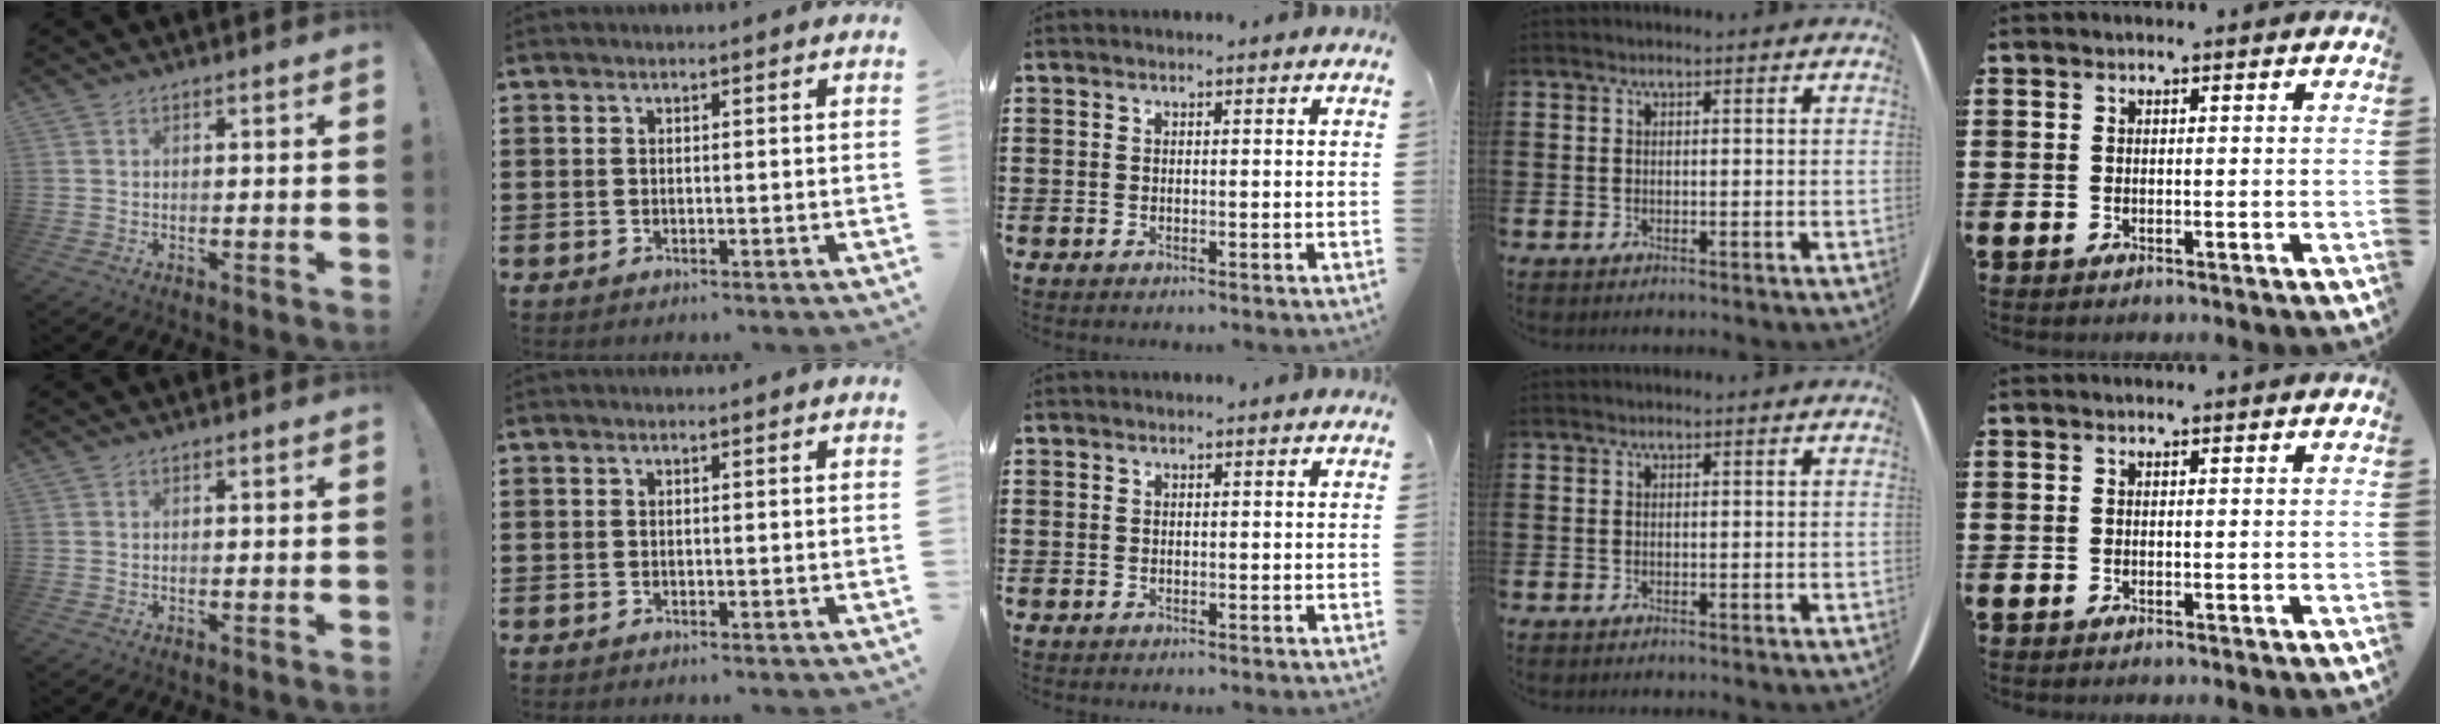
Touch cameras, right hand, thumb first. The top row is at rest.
{}